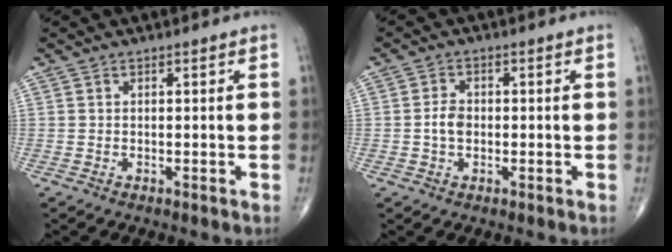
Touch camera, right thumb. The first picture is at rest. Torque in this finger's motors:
{"motor_torque": [0.74, 0.91, 0.48, -0.18, 0.01]}